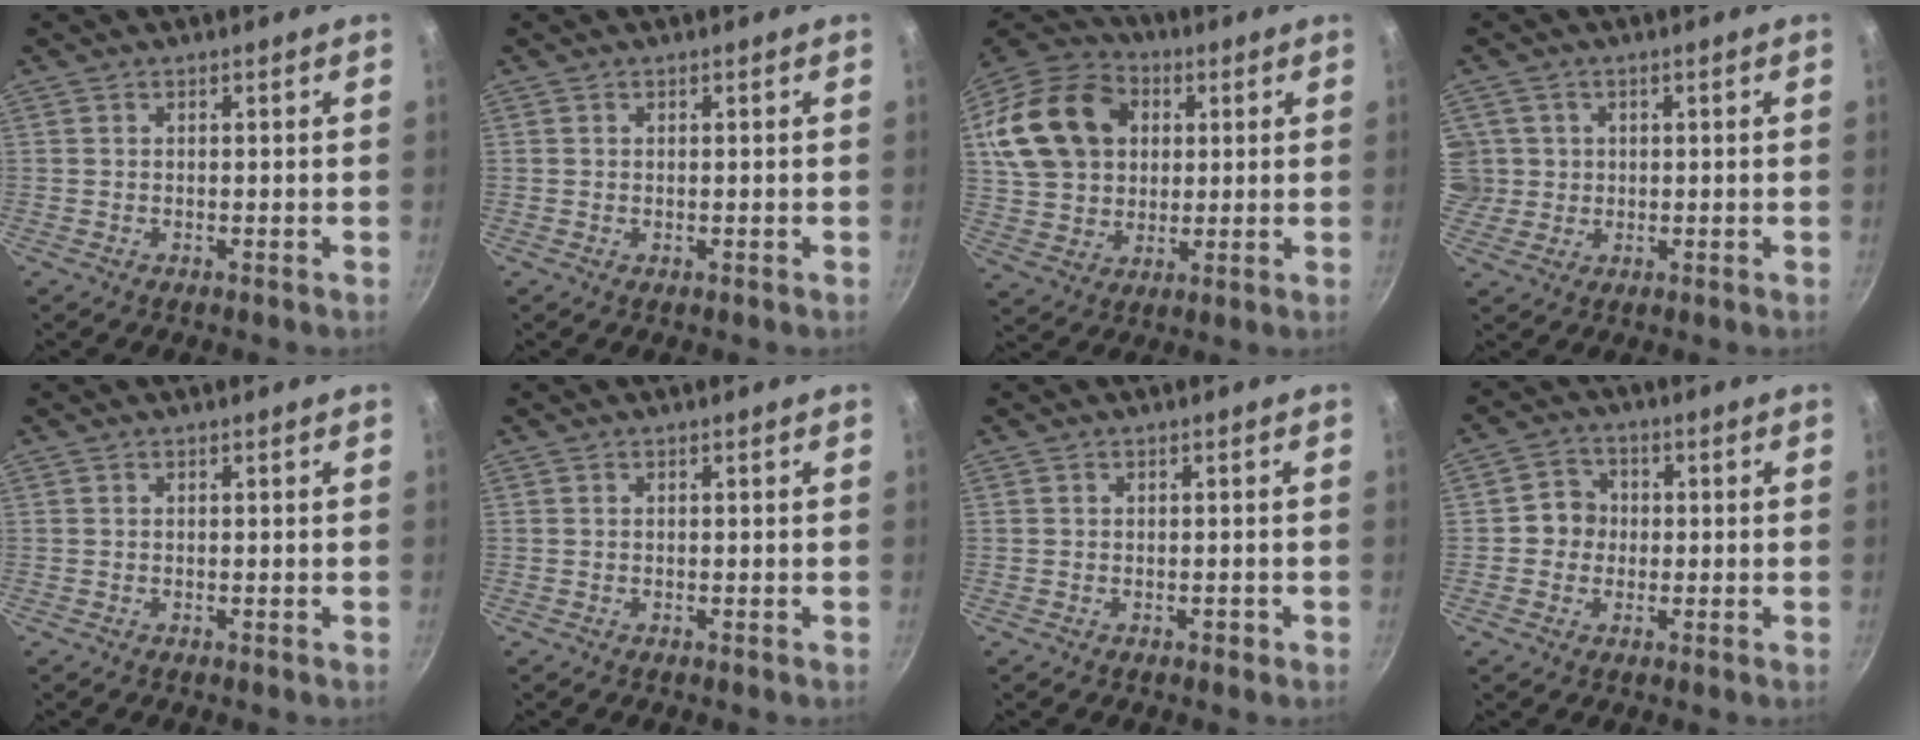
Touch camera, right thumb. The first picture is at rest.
{"total": 0.0}
{"total": 21.1, "force": [5.1, 16.1, 12.6], "torque": [-0.225, 0.022, 0.092]}
{"total": 4.8, "force": [1.0, 4.7, 0.7], "torque": [0.016, 0.006, 0.020]}
{"total": 0.0}
{"total": 0.0}
{"total": 0.9, "force": [-0.4, 0.6, 0.4], "torque": [0.001, 0.008, -0.003]}
{"total": 5.0, "force": [-0.2, 4.7, 1.6], "torque": [0.008, 0.010, -0.014]}